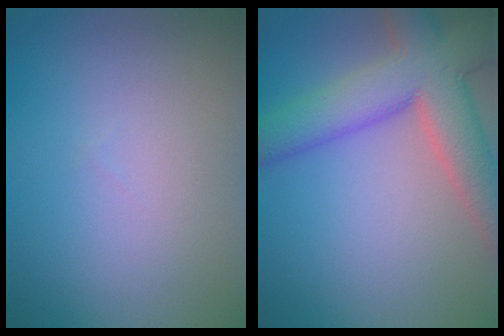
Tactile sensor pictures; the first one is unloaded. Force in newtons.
{"total": 8.9, "press": 8.9, "slide": 0.4}